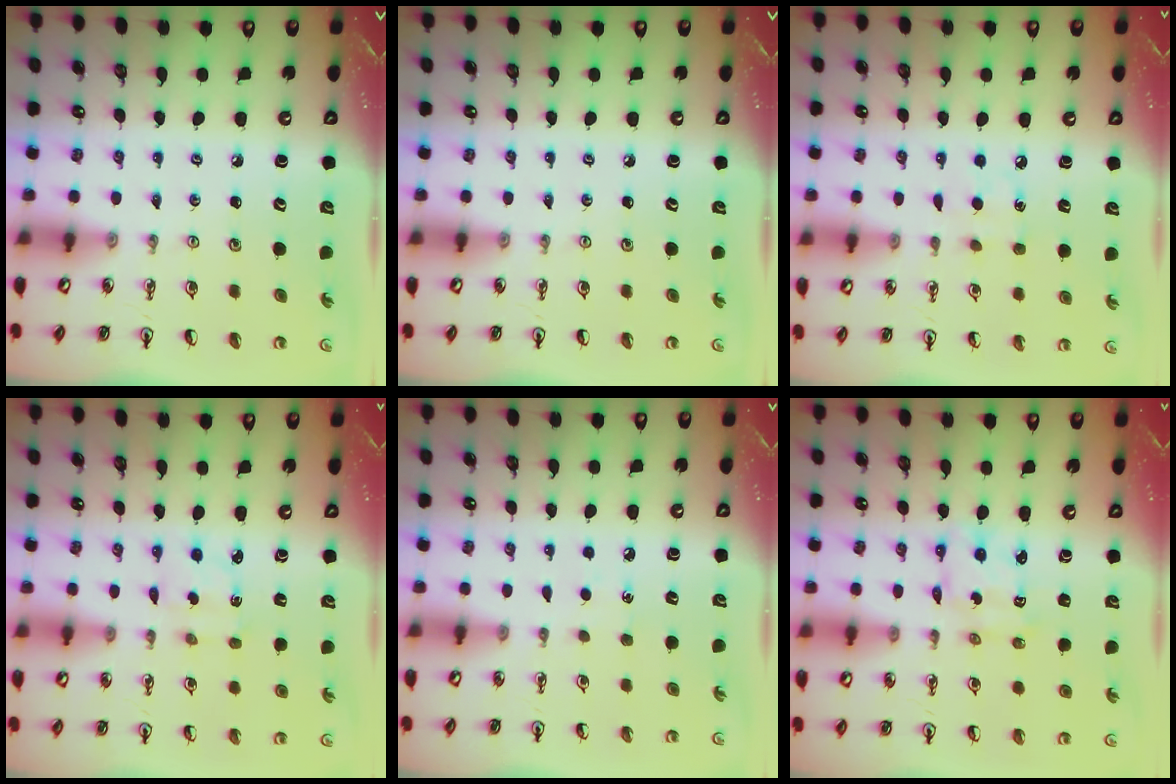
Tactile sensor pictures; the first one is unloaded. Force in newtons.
{"total": 0.0}
{"total": 6.2, "press": 6.2, "slide": 0.7}
{"total": 2.4, "press": 2.3, "slide": 0.6}
{"total": 3.3, "press": 3.3, "slide": 0.4}
{"total": 2.8, "press": 2.8, "slide": 0.3}